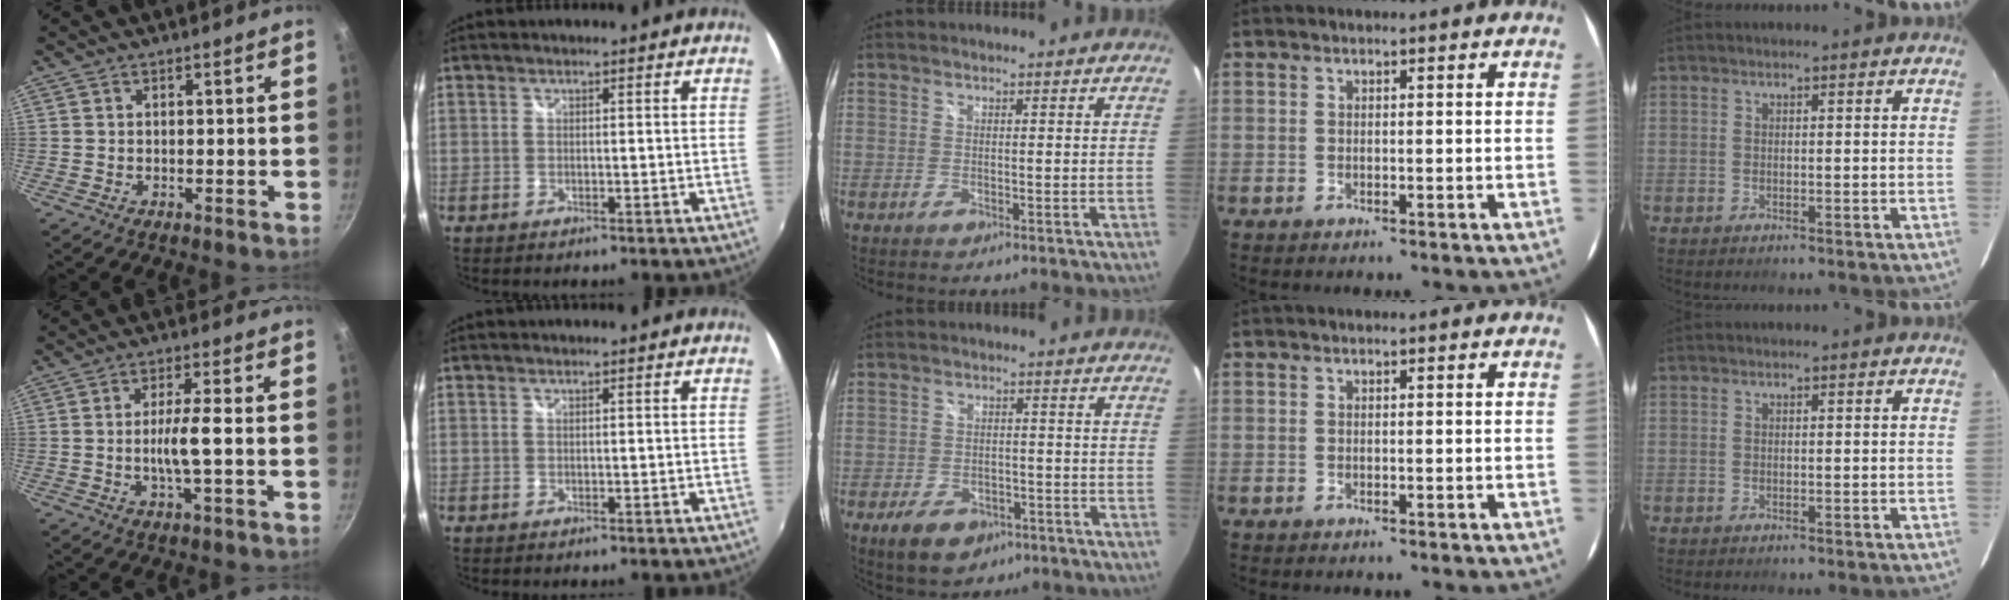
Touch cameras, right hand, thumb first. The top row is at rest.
{"thumb": {"total": 5.5, "force": [-0.8, 0.4, 5.4], "torque": [-0.106, 0.009, -0.013]}, "middle": {"total": 8.2, "force": [-4.8, 5.1, 4.3], "torque": [-0.098, -0.005, -0.068]}}